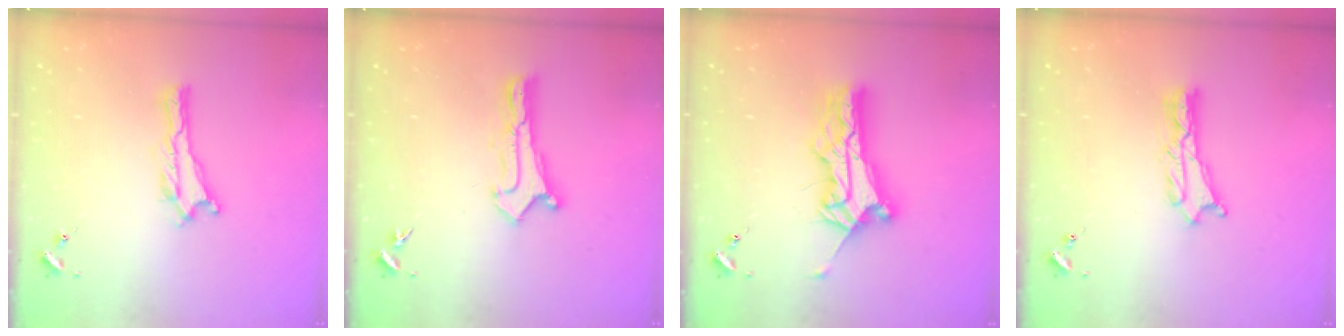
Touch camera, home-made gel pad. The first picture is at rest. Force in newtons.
{"total": 0.8, "press": 0.8, "slide": 0.0}
{"total": 10.8, "press": 10.8, "slide": 0.9}
{"total": 1.8, "press": 1.7, "slide": 0.2}